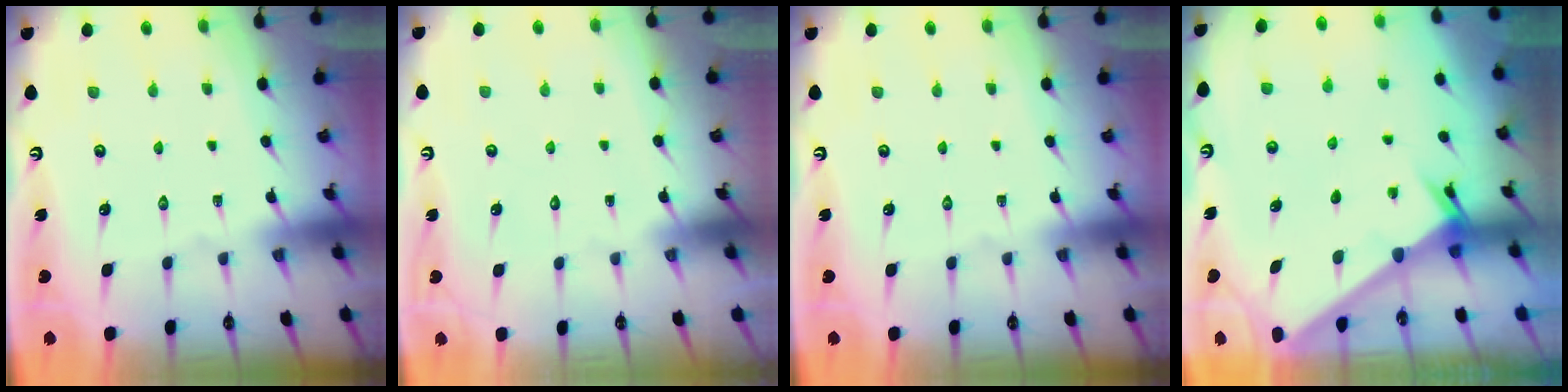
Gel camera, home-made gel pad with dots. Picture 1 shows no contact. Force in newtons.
{"total": 1.5, "press": 1.5, "slide": 0.0}
{"total": 0.0}
{"total": 2.4, "press": 2.4, "slide": 0.2}